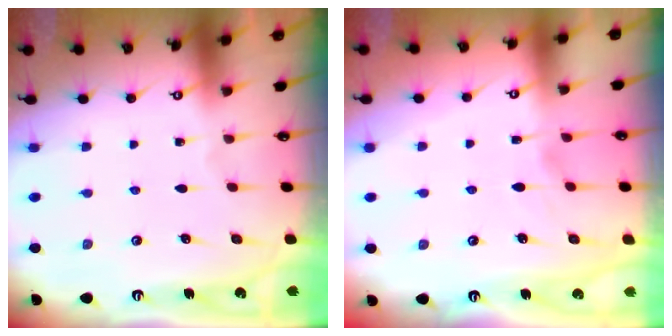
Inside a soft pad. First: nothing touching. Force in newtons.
{"total": 0.8, "press": 0.0, "slide": 0.8}